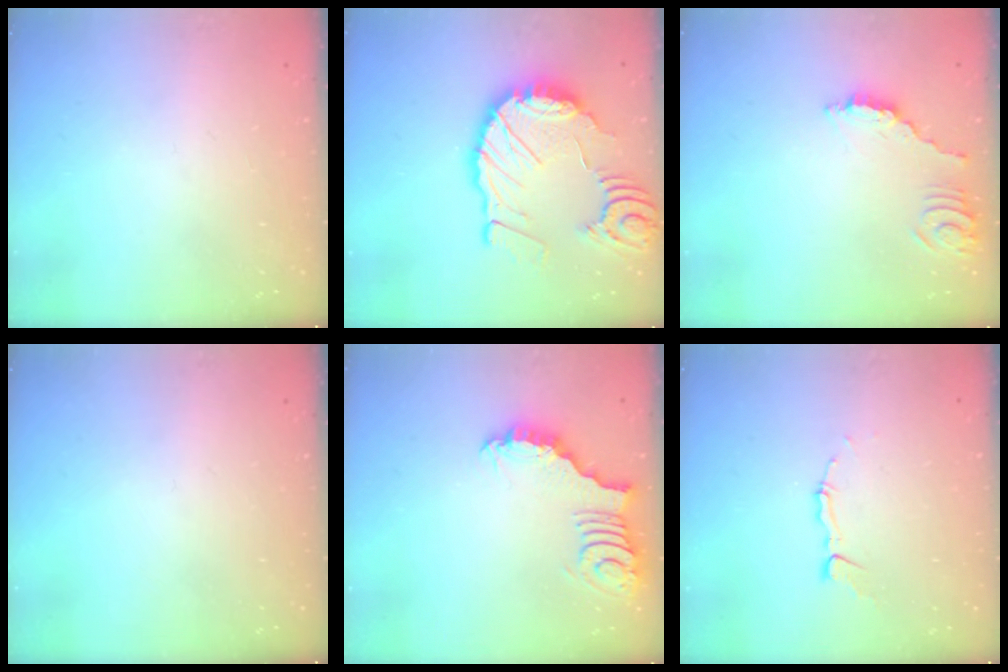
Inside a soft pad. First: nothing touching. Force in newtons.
{"total": 19.0, "press": 18.8, "slide": 2.2}
{"total": 3.0, "press": 3.0, "slide": 0.1}
{"total": 0.0}
{"total": 3.3, "press": 3.3, "slide": 0.1}
{"total": 4.1, "press": 4.1, "slide": 0.3}